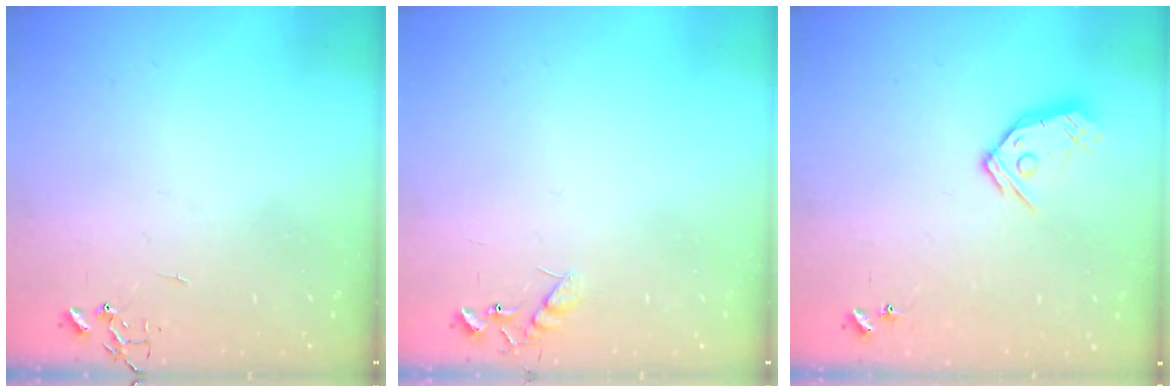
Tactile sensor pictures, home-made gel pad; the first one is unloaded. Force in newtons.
{"total": 7.6, "press": 7.6, "slide": 0.7}
{"total": 9.9, "press": 9.9, "slide": 0.8}